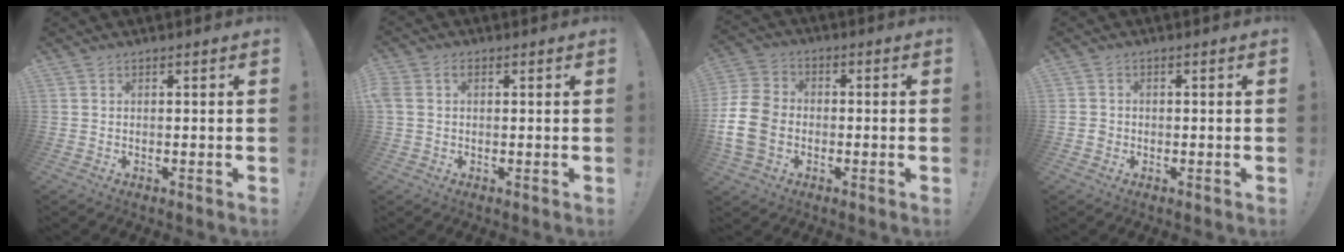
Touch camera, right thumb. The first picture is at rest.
{"total": 2.9, "force": [0.4, 2.2, 1.8], "torque": [-0.042, 0.006, 0.007]}
{"total": 13.8, "force": [-3.5, 10.6, 8.1], "torque": [-0.154, 0.029, -0.065]}
{"total": 2.2, "force": [-1.0, 1.9, 0.6], "torque": [-0.004, 0.004, -0.019]}